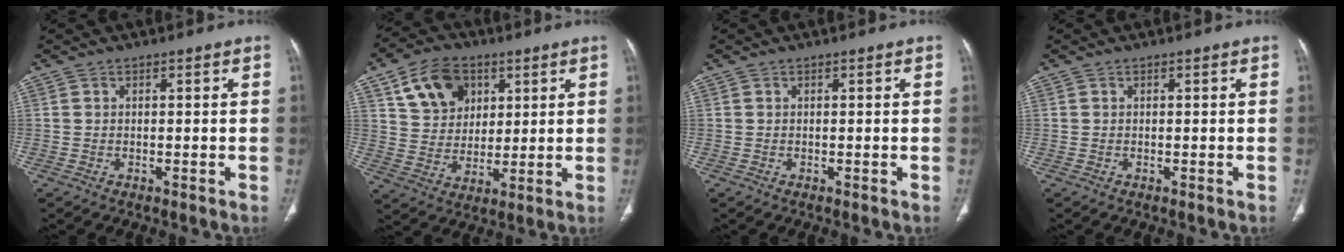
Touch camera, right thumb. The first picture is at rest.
{"total": 12.5, "force": [5.5, 9.3, 6.2], "torque": [-0.074, -0.014, 0.103]}
{"total": 0.0}
{"total": 0.0}